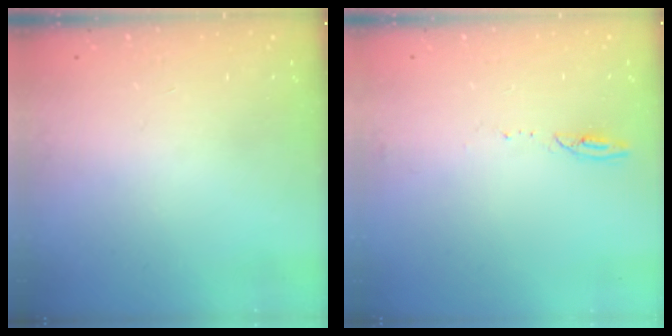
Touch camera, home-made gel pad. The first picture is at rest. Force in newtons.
{"total": 3.9, "press": 3.8, "slide": 0.4}